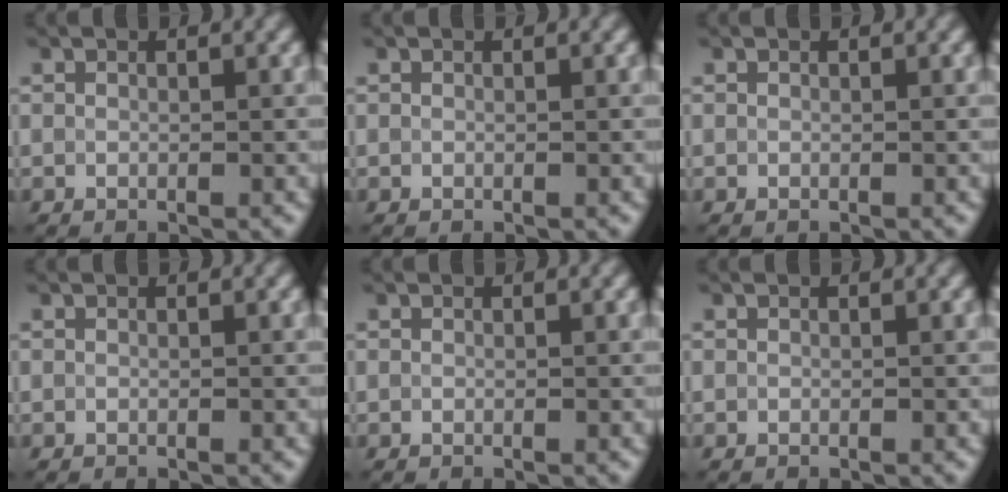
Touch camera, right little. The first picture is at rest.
{"total": 0.0}
{"total": 0.0}
{"total": 0.0}
{"total": 0.0}
{"total": 0.0}